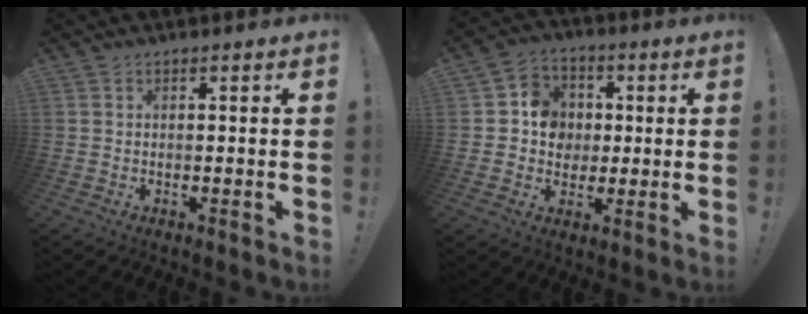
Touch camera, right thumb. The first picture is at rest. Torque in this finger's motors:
{"motor_torque": [0.41, -0.12, 0.18, 0.18, 0.08]}